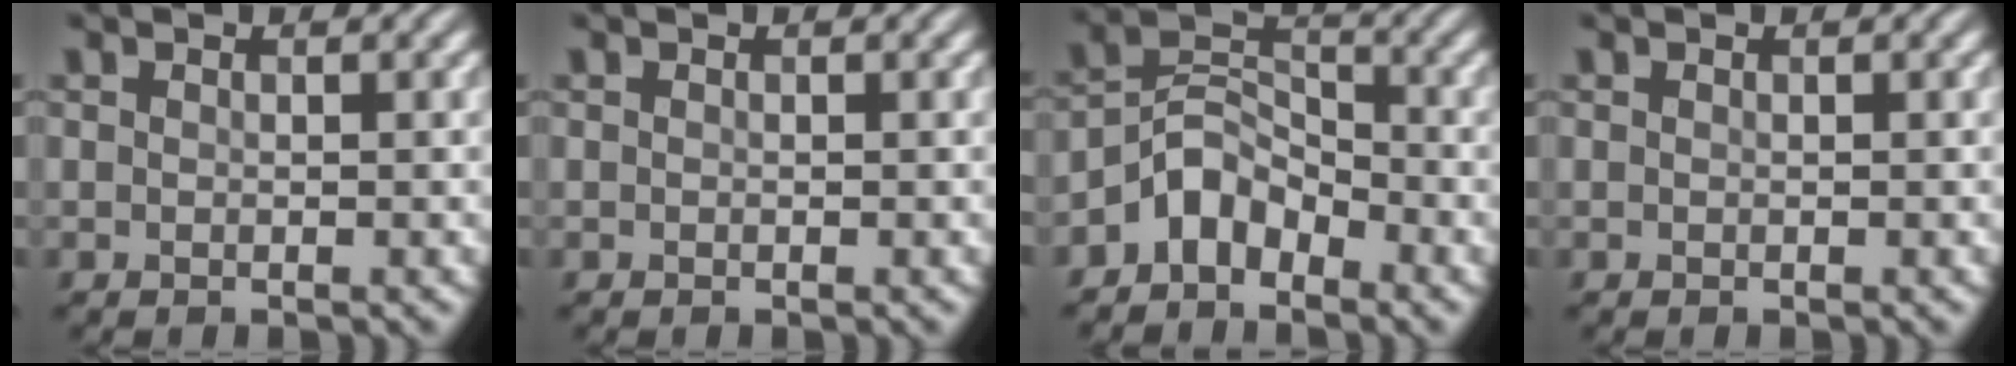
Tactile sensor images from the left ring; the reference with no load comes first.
{"total": 0.0}
{"total": 4.3, "force": [-2.9, 2.5, 2.0], "torque": [-0.031, 0.013, -0.067]}
{"total": 0.0}